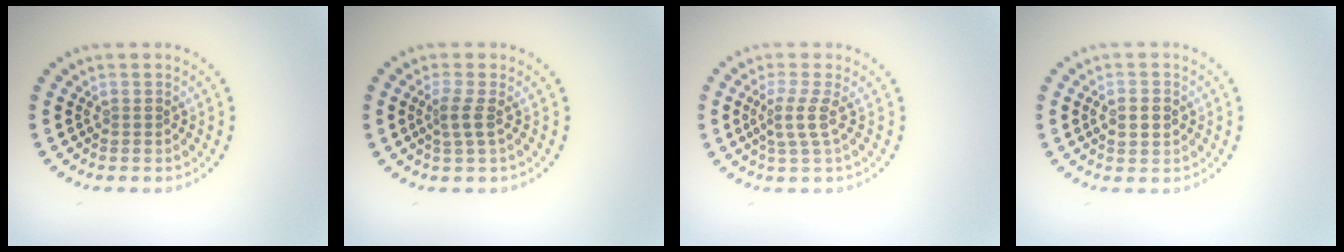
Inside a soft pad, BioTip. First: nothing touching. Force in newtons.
{"total": 1.6, "press": 1.2, "slide": 1.0}
{"total": 2.2, "press": 1.6, "slide": 1.5}
{"total": 2.8, "press": 2.8, "slide": 0.2}